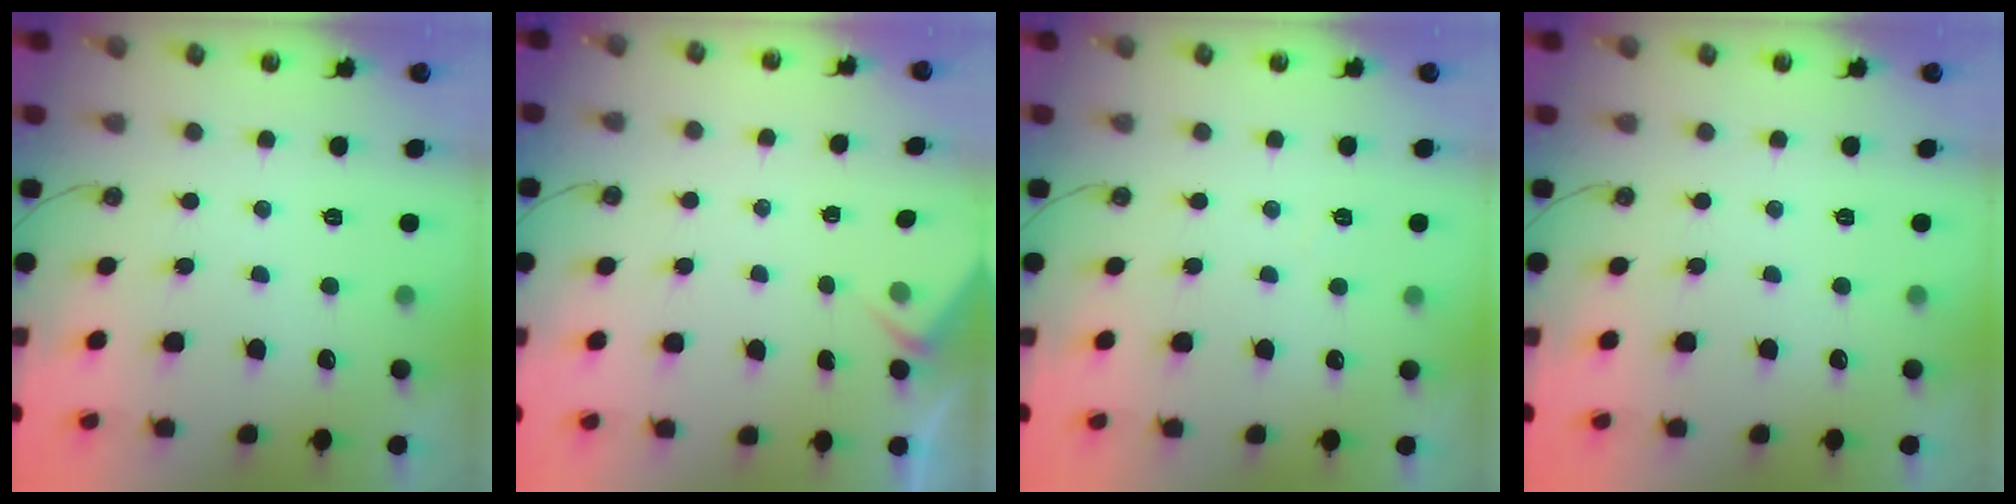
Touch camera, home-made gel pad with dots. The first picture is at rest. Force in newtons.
{"total": 2.2, "press": 2.1, "slide": 0.4}
{"total": 3.4, "press": 3.4, "slide": 0.5}
{"total": 0.0}